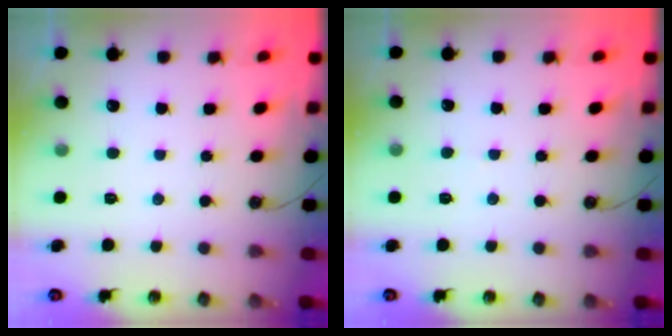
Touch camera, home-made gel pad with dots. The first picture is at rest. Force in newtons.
{"total": 4.5, "press": 4.5, "slide": 0.3}